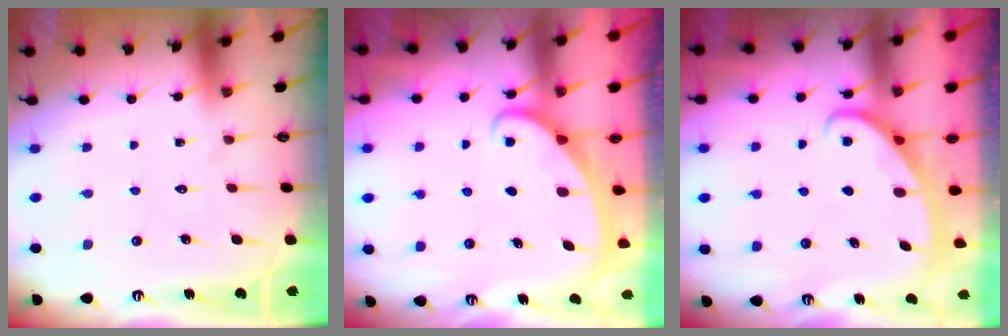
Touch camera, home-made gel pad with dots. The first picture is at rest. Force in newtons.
{"total": 2.2, "press": 2.2, "slide": 0.4}
{"total": 2.8, "press": 2.8, "slide": 0.4}